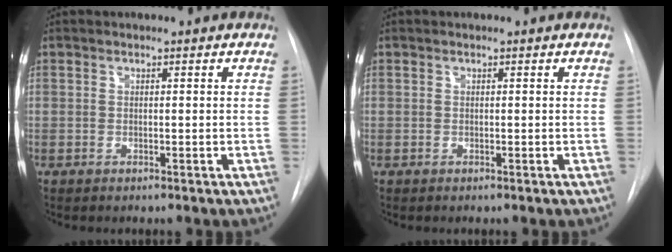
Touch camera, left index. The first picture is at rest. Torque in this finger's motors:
{"motor_torque": [-0.06, -0.03, 0.02, -0.01]}